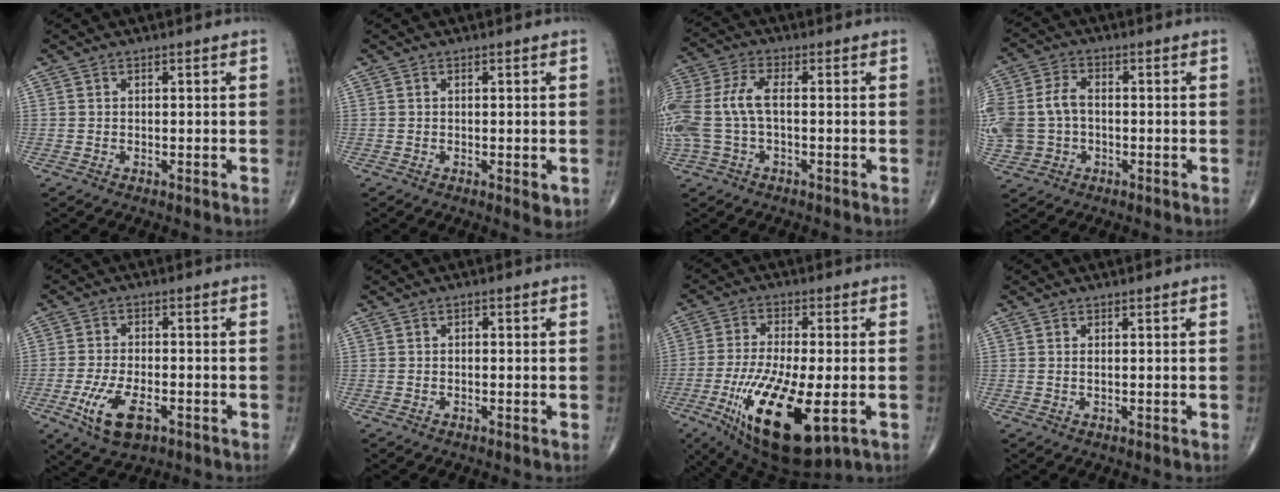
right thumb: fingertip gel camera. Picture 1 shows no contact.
{"total": 2.2, "force": [-0.4, 0.8, 2.0], "torque": [-0.024, -0.007, -0.006]}
{"total": 11.9, "force": [-0.8, 6.0, 10.3], "torque": [-0.265, 0.023, -0.015]}
{"total": 12.0, "force": [-0.9, 9.0, 7.8], "torque": [-0.196, 0.019, -0.013]}
{"total": 9.1, "force": [-3.8, 4.3, 7.0], "torque": [-0.138, 0.004, -0.062]}
{"total": 0.7, "force": [0.0, 0.5, 0.5], "torque": [-0.005, 0.001, -0.002]}
{"total": 20.2, "force": [-6.4, 7.2, 17.8], "torque": [-0.359, -0.025, -0.095]}
{"total": 0.5, "force": [0.1, 0.2, 0.5], "torque": [-0.014, 0.001, 0.004]}